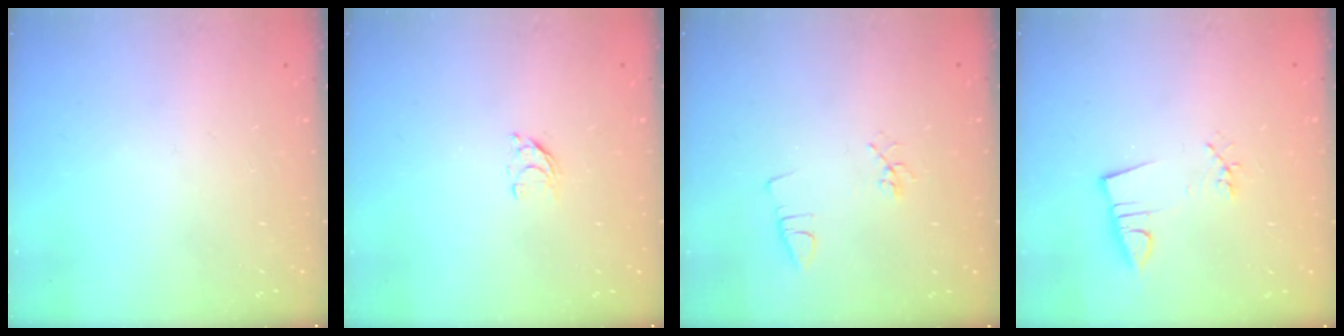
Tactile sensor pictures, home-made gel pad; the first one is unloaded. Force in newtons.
{"total": 3.2, "press": 3.2, "slide": 0.3}
{"total": 3.8, "press": 3.5, "slide": 1.5}
{"total": 3.2, "press": 1.8, "slide": 2.7}